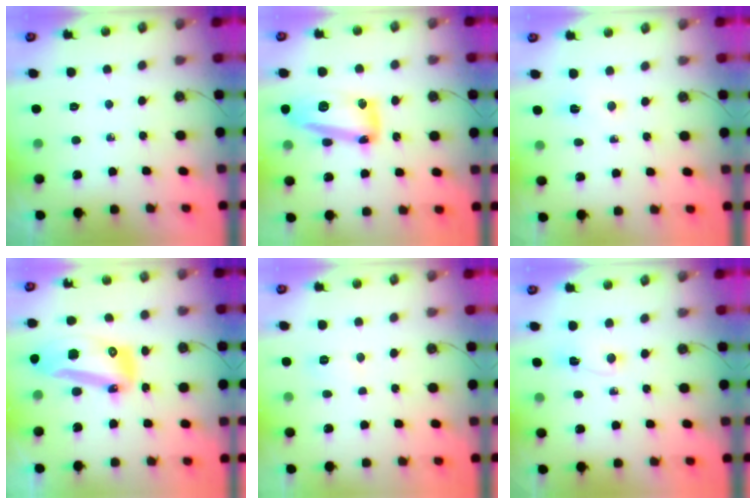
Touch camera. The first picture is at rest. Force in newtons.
{"total": 14.1, "press": 14.0, "slide": 1.4}
{"total": 8.3, "press": 2.8, "slide": 7.9}
{"total": 25.1, "press": 19.1, "slide": 16.3}
{"total": 5.1, "press": 5.0, "slide": 1.1}
{"total": 2.0, "press": 1.6, "slide": 1.2}